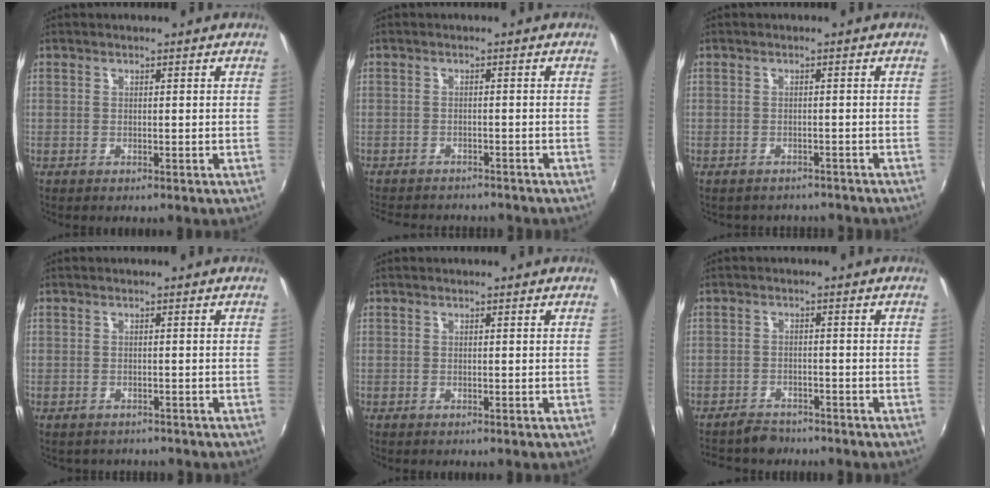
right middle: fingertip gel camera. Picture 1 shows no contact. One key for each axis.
{"total": 9.1, "fx": -8.2, "fy": 2.3, "fz": 3.1, "tx": -0.076, "ty": -0.016, "tz": -0.119}
{"total": 4.6, "fx": -4.1, "fy": 1.8, "fz": 1.1, "tx": -0.024, "ty": -0.011, "tz": -0.052}
{"total": 1.9, "fx": -1.7, "fy": 0.9, "fz": 0.4, "tx": -0.013, "ty": -0.006, "tz": -0.021}
{"total": 0.0}
{"total": 4.3, "fx": -3.9, "fy": 1.7, "fz": 0.6, "tx": -0.029, "ty": -0.001, "tz": -0.067}